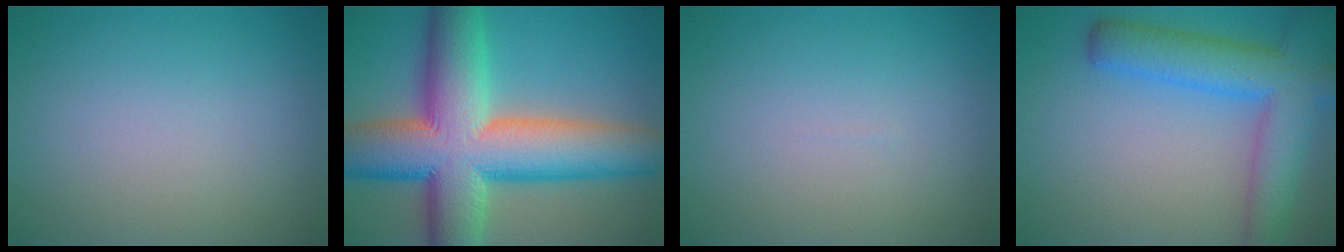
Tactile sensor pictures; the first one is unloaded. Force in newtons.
{"total": 15.4, "press": 15.4, "slide": 0.7}
{"total": 0.0}
{"total": 7.6, "press": 7.6, "slide": 0.4}